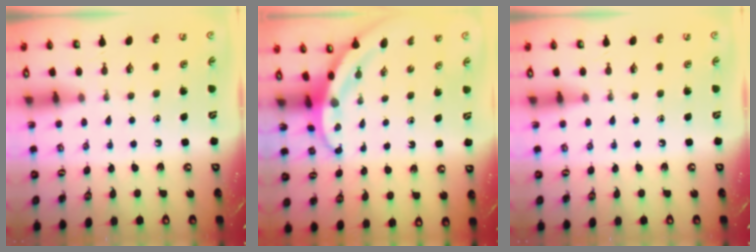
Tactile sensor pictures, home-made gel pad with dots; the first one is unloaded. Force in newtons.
{"total": 3.8, "press": 3.8, "slide": 0.5}
{"total": 0.0}